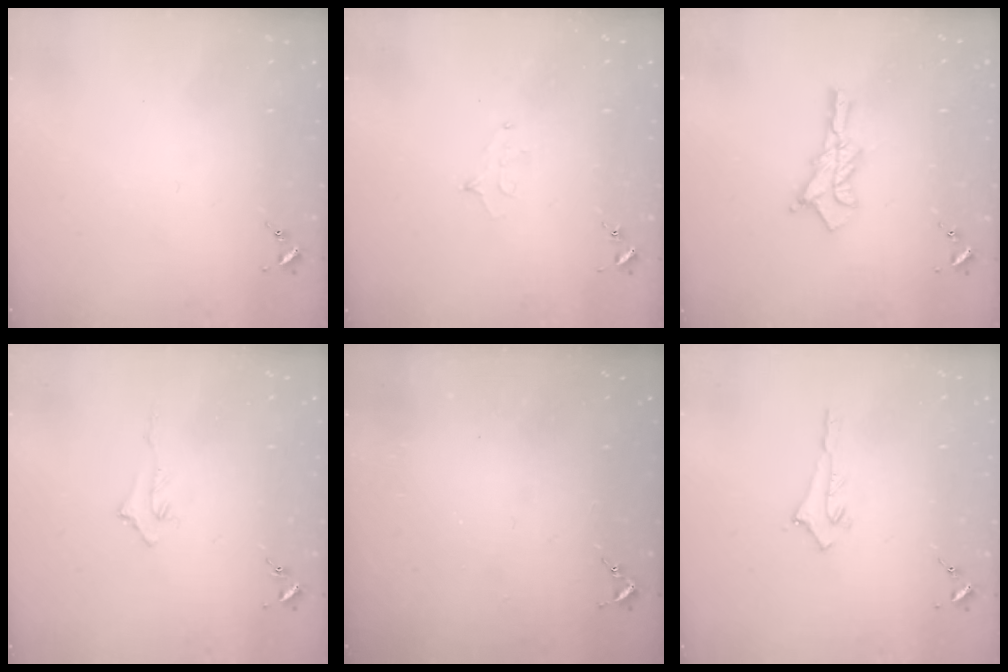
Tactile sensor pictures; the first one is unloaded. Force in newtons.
{"total": 5.8, "press": 5.7, "slide": 0.6}
{"total": 10.6, "press": 10.6, "slide": 0.8}
{"total": 3.2, "press": 3.2, "slide": 0.4}
{"total": 2.6, "press": 2.5, "slide": 0.3}
{"total": 2.9, "press": 2.9, "slide": 0.2}